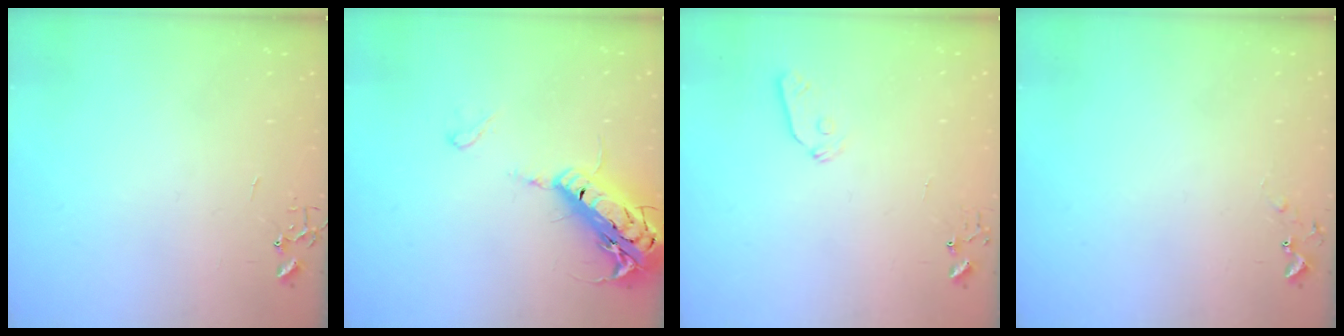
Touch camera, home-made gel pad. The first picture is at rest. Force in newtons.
{"total": 20.3, "press": 19.9, "slide": 3.9}
{"total": 6.0, "press": 5.9, "slide": 0.9}
{"total": 5.0, "press": 5.0, "slide": 0.5}